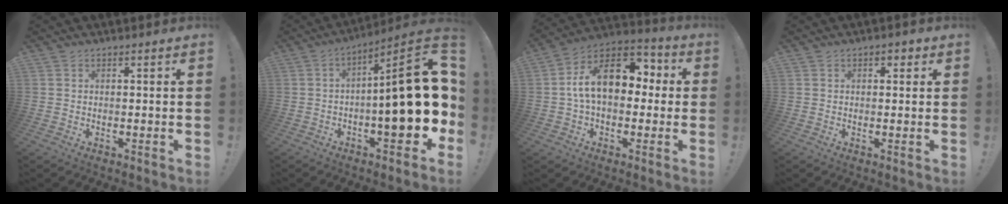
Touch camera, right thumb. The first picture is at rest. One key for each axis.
{"total": 22.1, "fx": -1.0, "fy": 6.5, "fz": 21.1, "tx": -0.284, "ty": 0.006, "tz": -0.013}
{"total": 16.8, "fx": 2.3, "fy": 10.3, "fz": 13.1, "tx": -0.215, "ty": 0.013, "tz": 0.042}
{"total": 1.5, "fx": 0.2, "fy": 1.1, "fz": 0.9, "tx": -0.009, "ty": 0.002, "tz": 0.001}